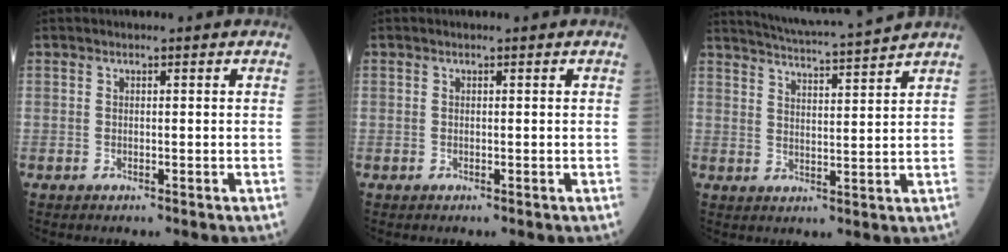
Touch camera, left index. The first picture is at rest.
{"total": 0.0}
{"total": 11.8, "force": [11.2, -1.6, 3.6], "torque": [-0.069, -0.007, 0.165]}